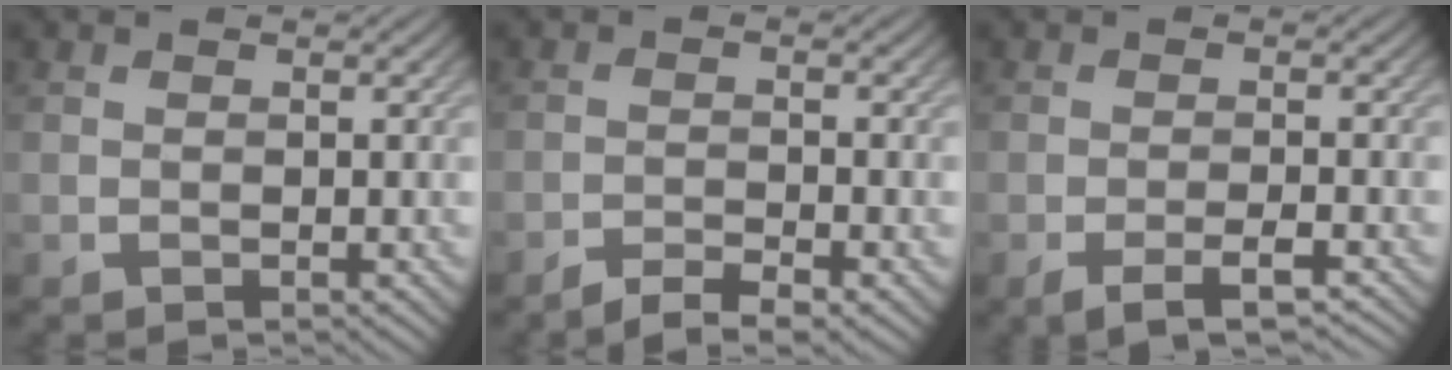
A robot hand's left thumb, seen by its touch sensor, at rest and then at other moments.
{"total": 3.4, "force": [-2.6, 0.5, 2.0], "torque": [-0.034, 0.002, -0.051]}
{"total": 3.8, "force": [-2.3, 0.8, 2.9], "torque": [-0.050, 0.002, -0.038]}